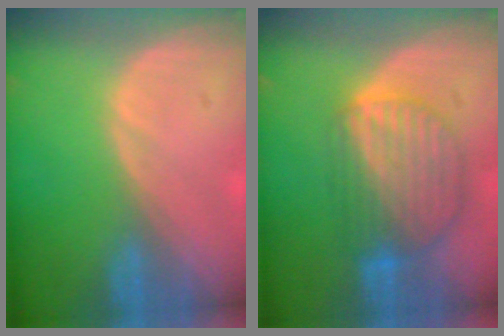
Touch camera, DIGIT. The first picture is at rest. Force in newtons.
{"total": 8.8, "press": 7.8, "slide": 4.2}